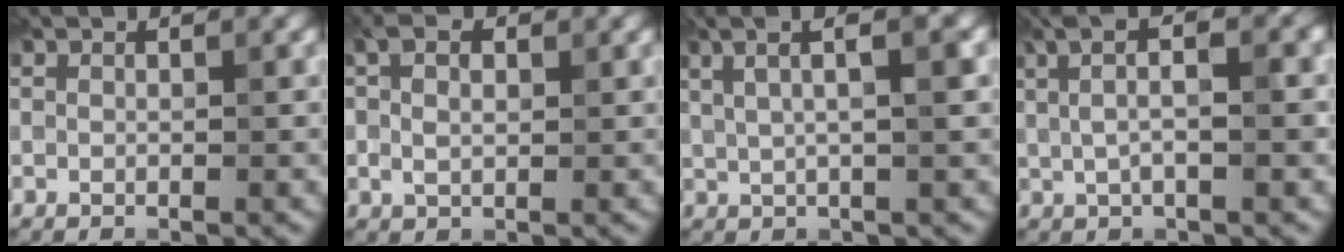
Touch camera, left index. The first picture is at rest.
{"total": 3.2, "force": [0.6, 2.0, 2.4], "torque": [-0.054, 0.003, 0.011]}
{"total": 7.5, "force": [3.4, 2.7, 6.2], "torque": [-0.090, 0.031, 0.031]}
{"total": 6.0, "force": [1.9, 2.1, 5.3], "torque": [-0.088, 0.009, 0.021]}